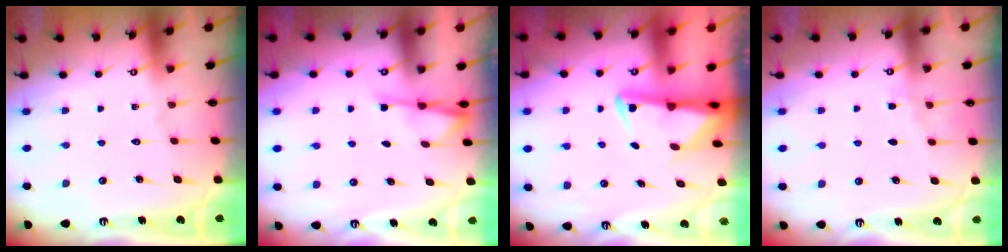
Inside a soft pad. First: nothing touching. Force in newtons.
{"total": 2.4, "press": 2.3, "slide": 0.4}
{"total": 3.5, "press": 3.4, "slide": 0.6}
{"total": 3.9, "press": 3.8, "slide": 0.6}